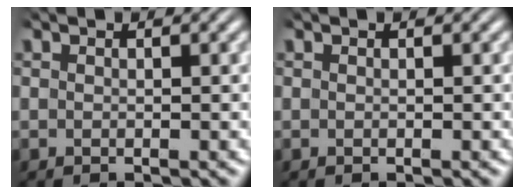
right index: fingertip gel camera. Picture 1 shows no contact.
{"total": 0.0}